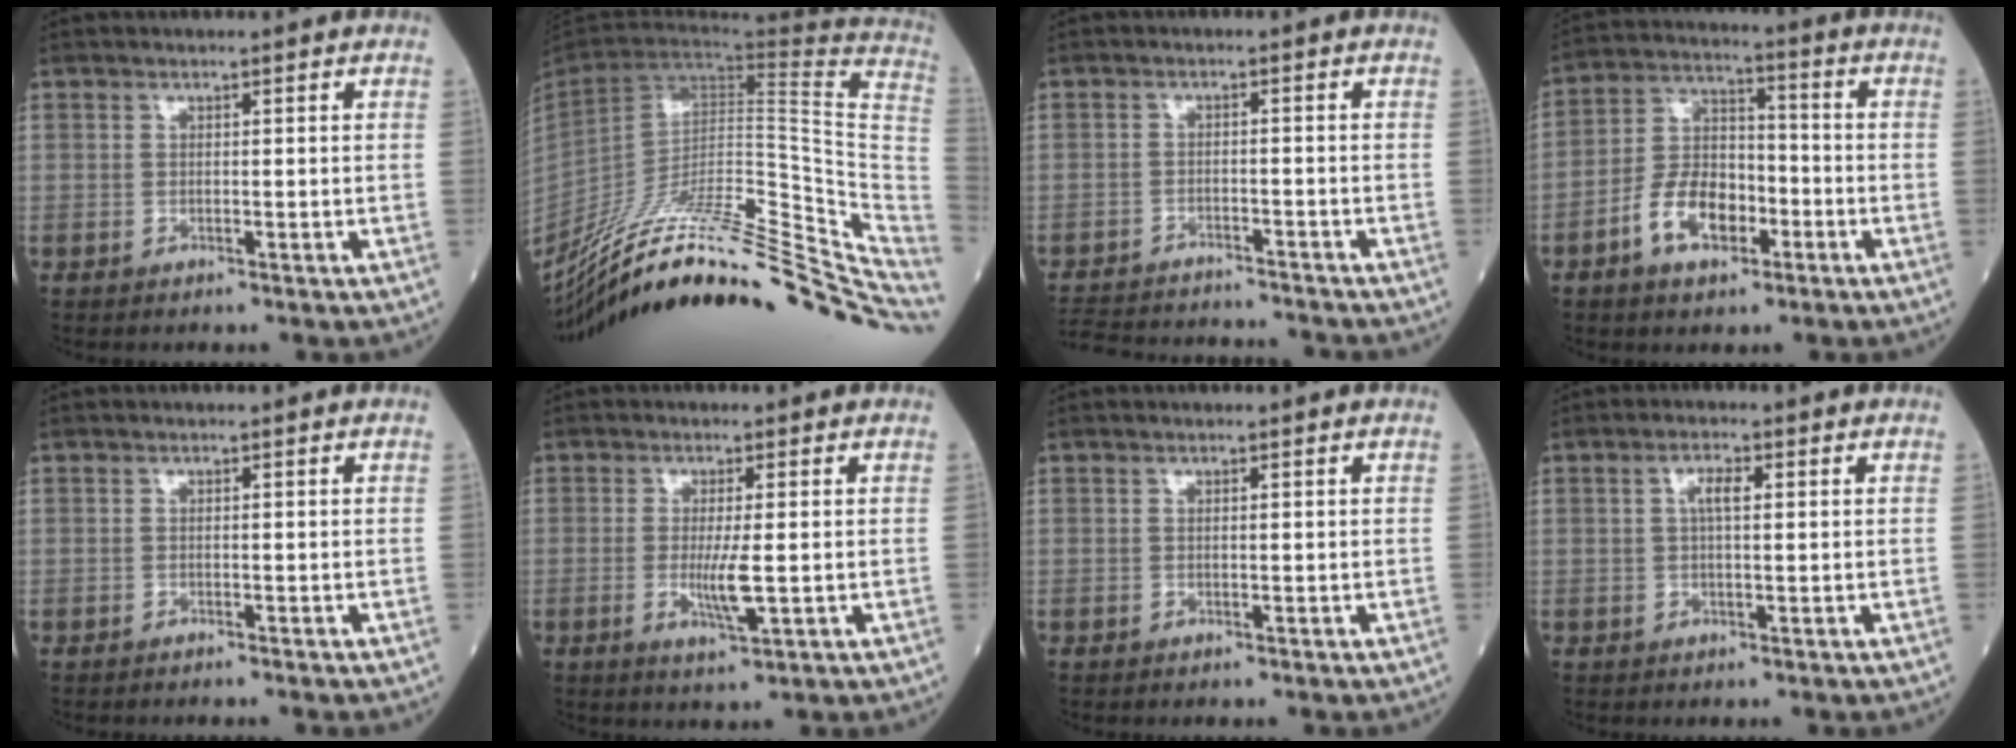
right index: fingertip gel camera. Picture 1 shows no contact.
{"total": 34.2, "force": [-25.8, 6.4, 21.5], "torque": [-0.226, -0.019, -0.373]}
{"total": 13.8, "force": [-13.2, 1.9, 3.6], "torque": [-0.070, 0.001, -0.185]}
{"total": 9.7, "force": [-4.1, 5.4, 7.0], "torque": [-0.142, 0.018, -0.076]}
{"total": 0.5, "force": [-0.5, 0.0, 0.1], "torque": [0.001, 0.000, -0.010]}
{"total": 4.6, "force": [-0.5, 0.5, 4.5], "torque": [-0.089, -0.009, -0.007]}
{"total": 0.0}
{"total": 2.7, "force": [0.7, 0.7, 2.5], "torque": [-0.049, 0.005, 0.012]}